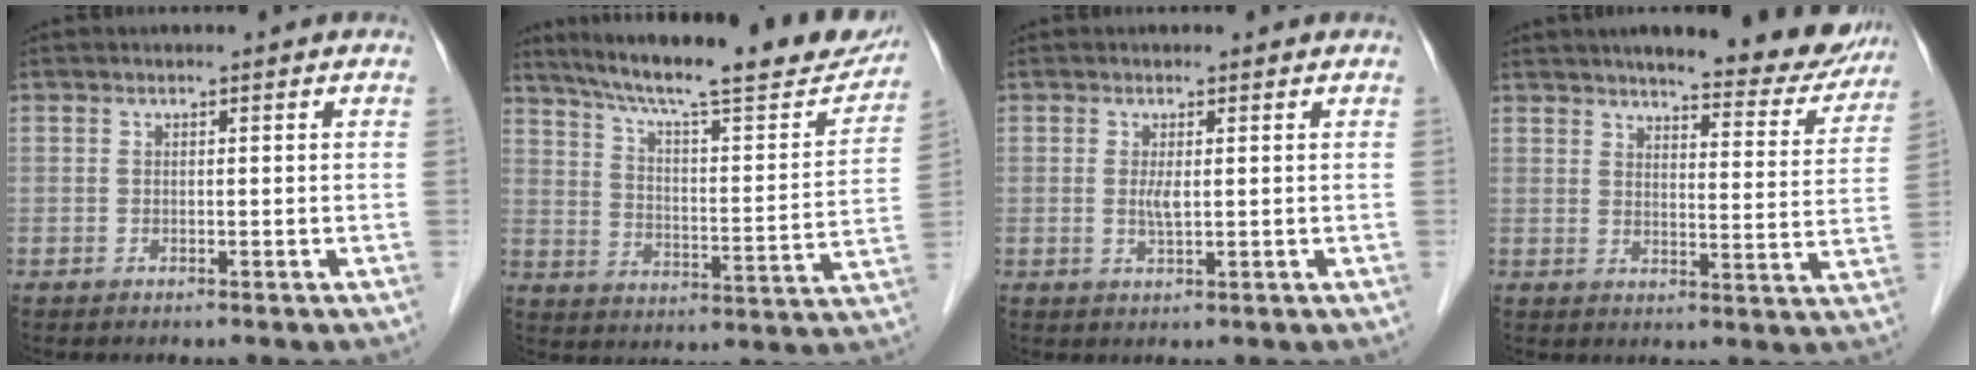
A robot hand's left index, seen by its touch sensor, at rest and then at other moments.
{"total": 24.5, "force": [21.1, 3.2, 12.0], "torque": [-0.193, -0.024, 0.288]}
{"total": 1.9, "force": [0.2, 0.3, 1.9], "torque": [-0.042, -0.003, 0.006]}
{"total": 14.7, "force": [12.9, 2.8, 6.5], "torque": [-0.066, -0.022, 0.151]}